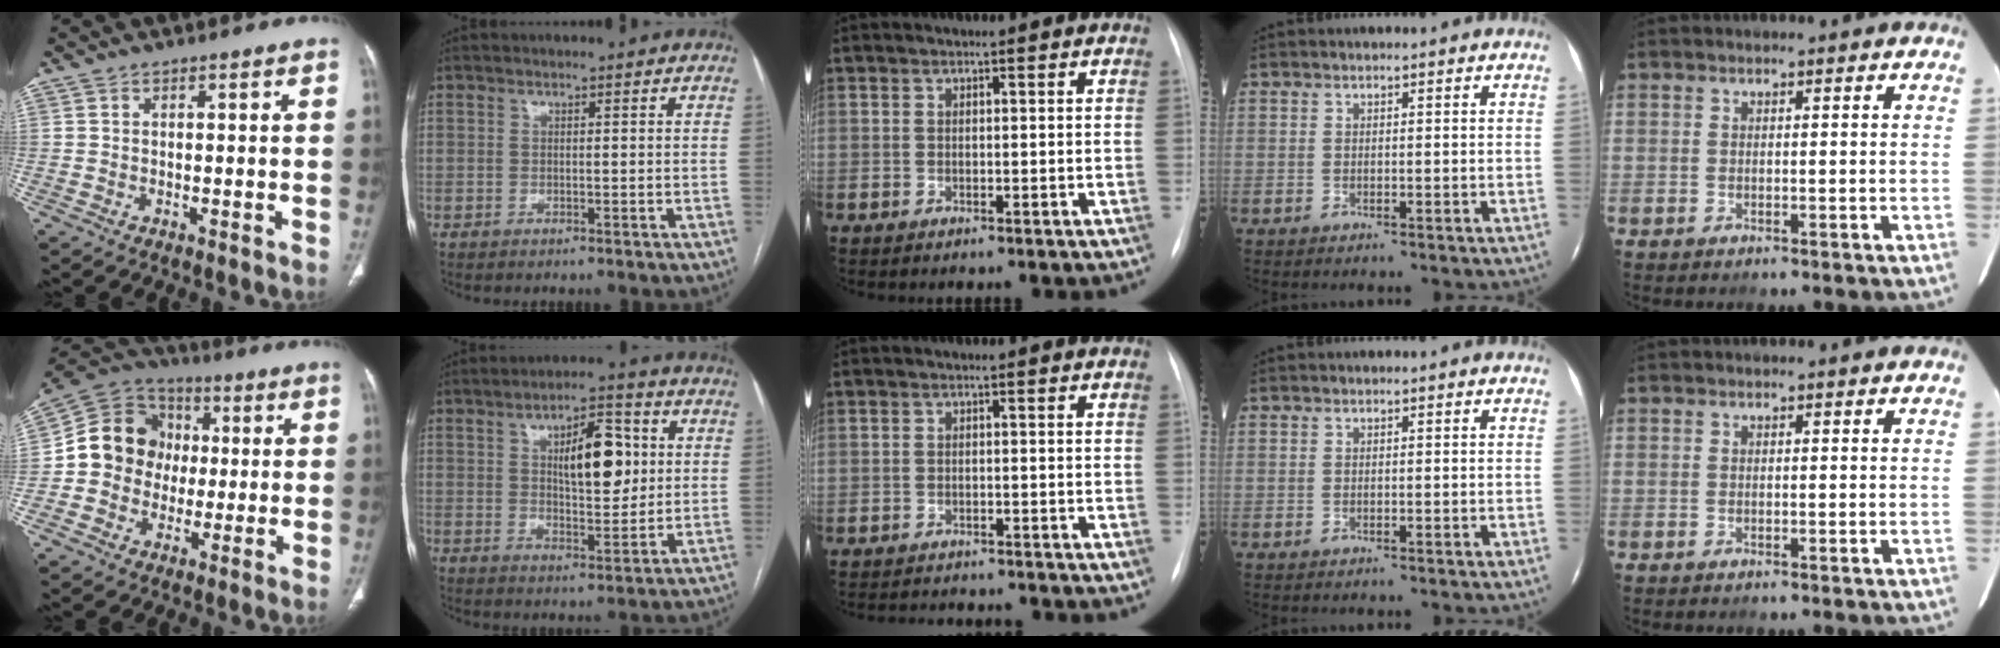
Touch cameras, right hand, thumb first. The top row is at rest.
{"thumb": {"total": 13.2, "force": [-0.3, 12.0, 5.4], "torque": [-0.061, 0.031, -0.014]}, "index": {"total": 10.1, "force": [2.4, 3.7, 9.1], "torque": [-0.139, 0.011, 0.040]}, "middle": {"total": 7.4, "force": [-7.1, 1.3, 1.9], "torque": [-0.026, -0.005, -0.088]}}